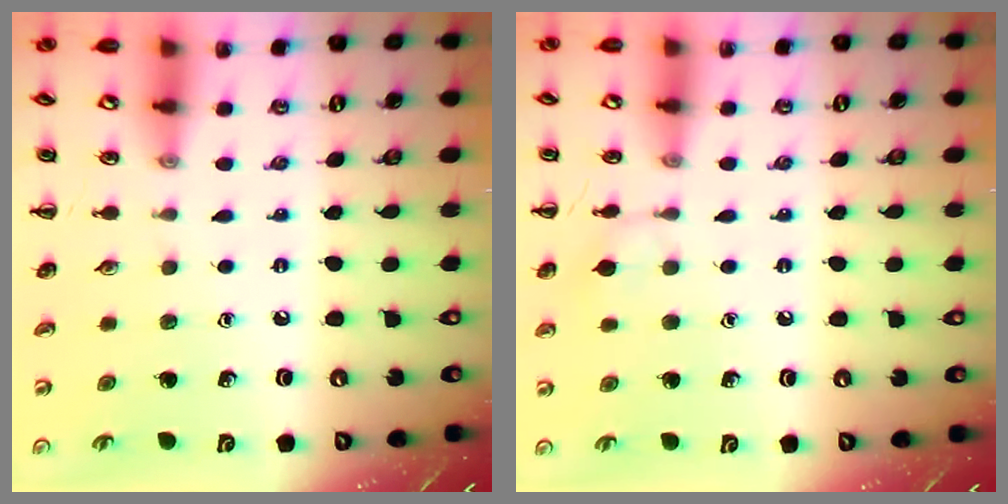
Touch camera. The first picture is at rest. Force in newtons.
{"total": 5.9, "press": 5.7, "slide": 1.5}